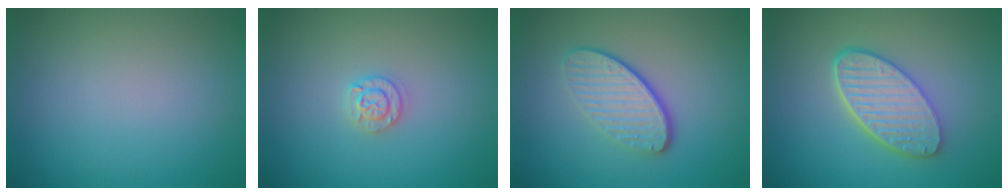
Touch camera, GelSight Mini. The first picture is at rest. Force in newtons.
{"total": 1.7, "press": 1.7, "slide": 0.3}
{"total": 4.0, "press": 3.0, "slide": 2.7}
{"total": 5.6, "press": 4.5, "slide": 3.3}